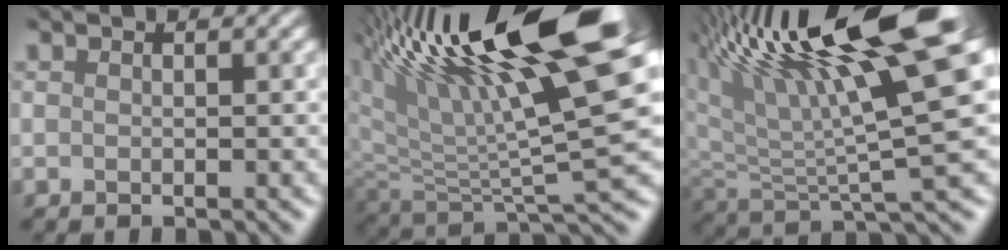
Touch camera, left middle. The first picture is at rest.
{"total": 13.8, "force": [7.4, 2.2, 11.4], "torque": [-0.219, 0.007, 0.150]}
{"total": 12.1, "force": [6.5, 1.6, 10.1], "torque": [-0.190, 0.007, 0.132]}